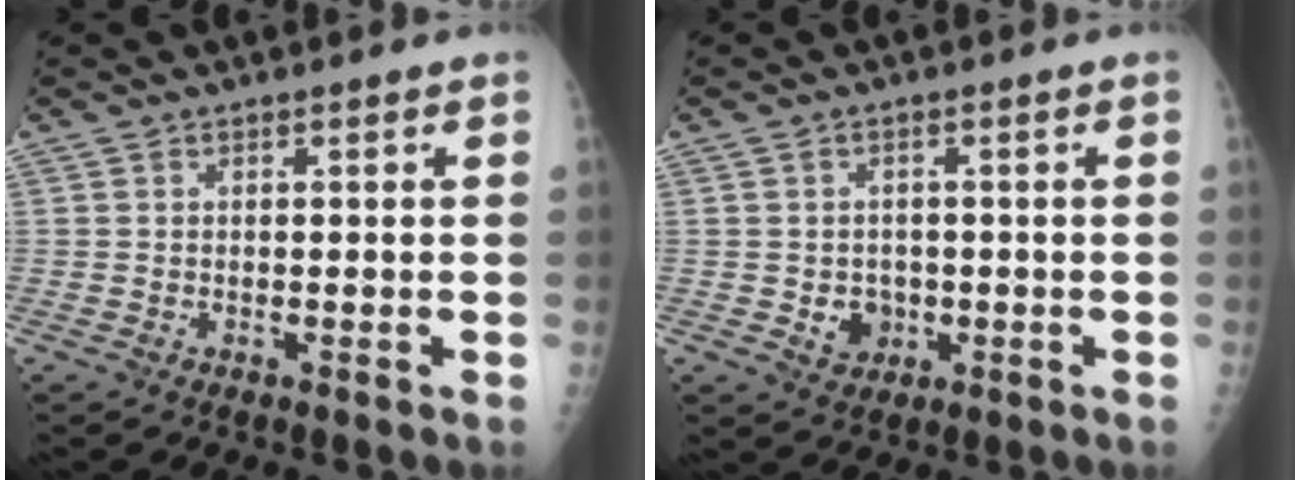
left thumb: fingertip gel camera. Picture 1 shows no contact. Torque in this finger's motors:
{"motor_torque": [-0.05, 0.02, -0.02, -0.10, 0.00]}